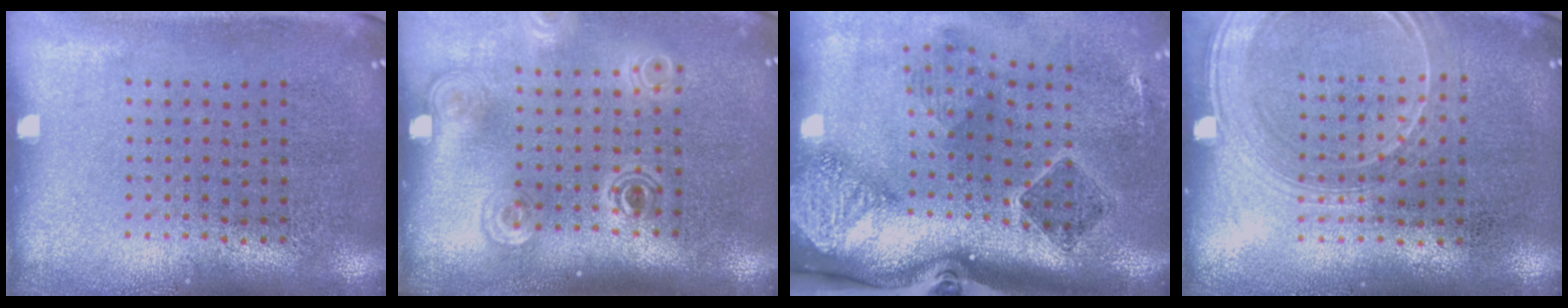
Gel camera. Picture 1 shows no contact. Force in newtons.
{"total": 1.8, "press": 1.3, "slide": 1.2}
{"total": 2.9, "press": 1.9, "slide": 2.2}
{"total": 1.8, "press": 1.7, "slide": 0.6}